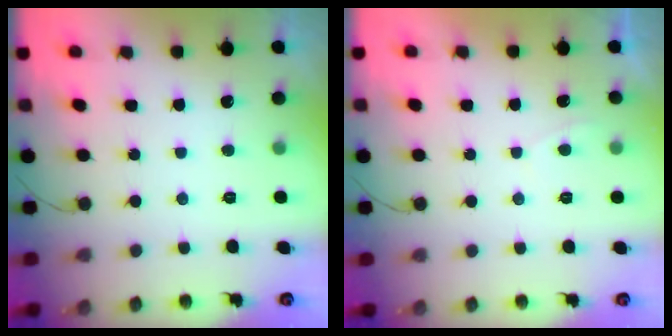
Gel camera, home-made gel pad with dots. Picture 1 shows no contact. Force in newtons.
{"total": 0.0}